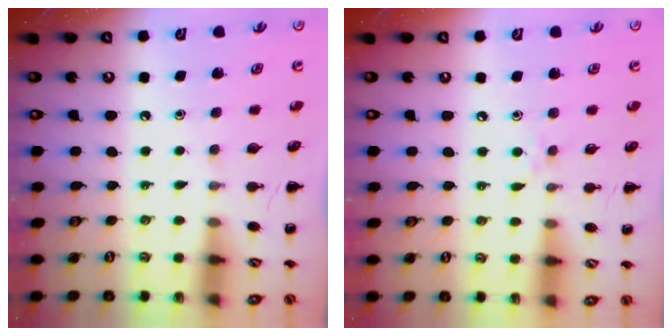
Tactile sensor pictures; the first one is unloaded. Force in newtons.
{"total": 3.5, "press": 3.2, "slide": 1.5}